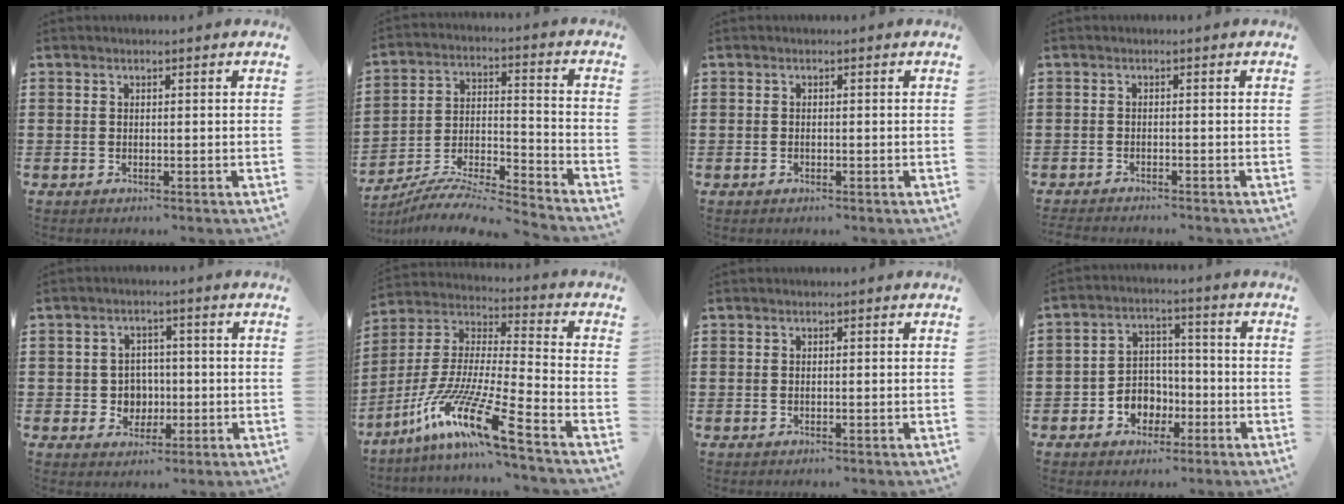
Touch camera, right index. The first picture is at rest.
{"total": 6.9, "force": [-6.6, 0.3, 2.1], "torque": [-0.044, -0.008, -0.134]}
{"total": 0.5, "force": [-0.3, 0.3, 0.3], "torque": [-0.006, -0.002, -0.006]}
{"total": 1.0, "force": [-1.0, -0.1, 0.0], "torque": [-0.003, -0.002, -0.020]}
{"total": 4.1, "force": [-0.5, 3.9, 1.1], "torque": [-0.029, 0.006, -0.014]}
{"total": 14.2, "force": [-10.3, 0.1, 9.8], "torque": [-0.210, -0.007, -0.200]}
{"total": 0.0}
{"total": 5.1, "force": [-2.2, 4.4, 1.5], "torque": [-0.038, 0.013, -0.042]}